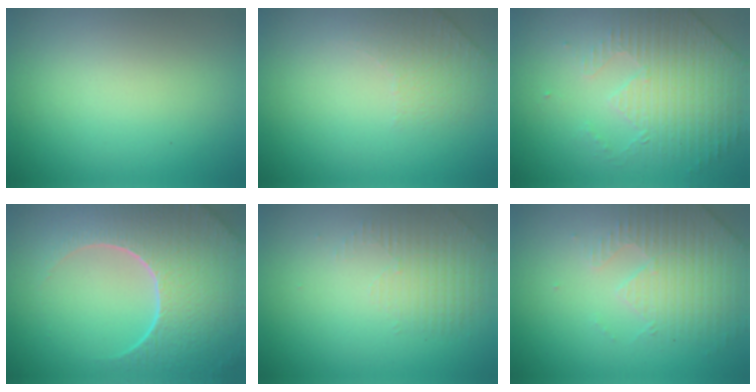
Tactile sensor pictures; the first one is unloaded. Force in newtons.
{"total": 1.5, "press": 1.0, "slide": 1.1}
{"total": 4.4, "press": 3.6, "slide": 2.5}
{"total": 9.3, "press": 6.6, "slide": 6.6}
{"total": 1.5, "press": 0.9, "slide": 1.2}
{"total": 4.4, "press": 4.3, "slide": 1.0}